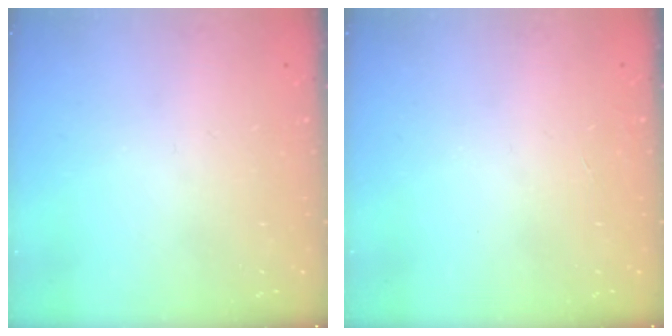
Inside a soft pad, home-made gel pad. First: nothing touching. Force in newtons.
{"total": 0.0}